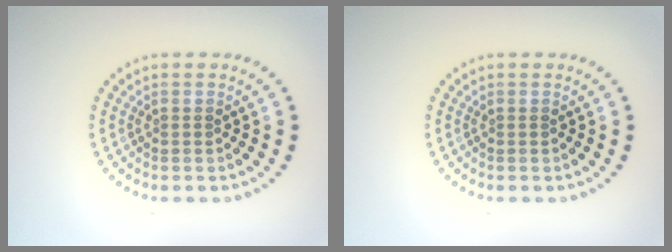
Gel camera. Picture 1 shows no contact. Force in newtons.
{"total": 0.0}